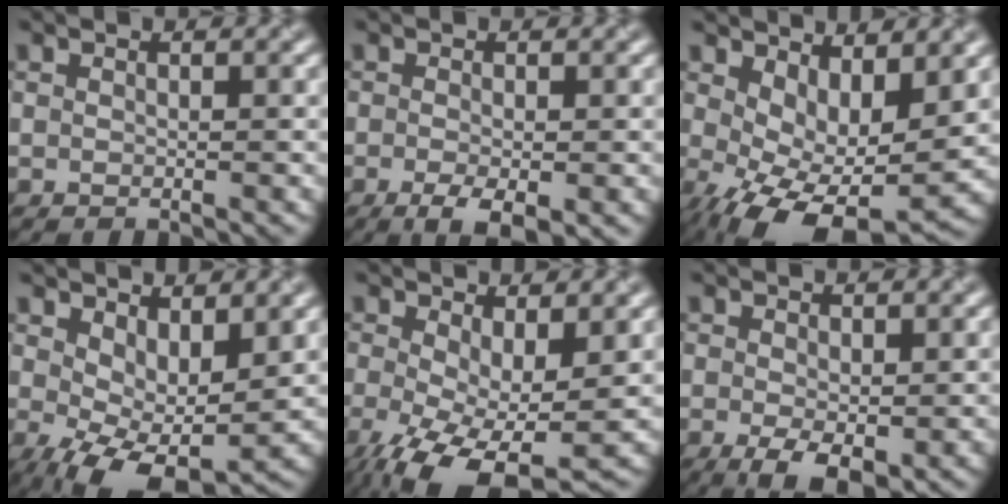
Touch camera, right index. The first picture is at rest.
{"total": 3.1, "force": [-1.4, 0.9, 2.7], "torque": [-0.048, -0.010, -0.023]}
{"total": 9.0, "force": [-0.2, 4.3, 7.9], "torque": [-0.138, -0.020, 0.007]}
{"total": 7.3, "force": [0.1, 3.4, 6.4], "torque": [-0.114, -0.013, 0.007]}
{"total": 9.4, "force": [-2.7, 4.0, 8.1], "torque": [-0.162, -0.029, -0.036]}
{"total": 4.1, "force": [-1.0, 2.0, 3.5], "torque": [-0.062, -0.016, -0.011]}